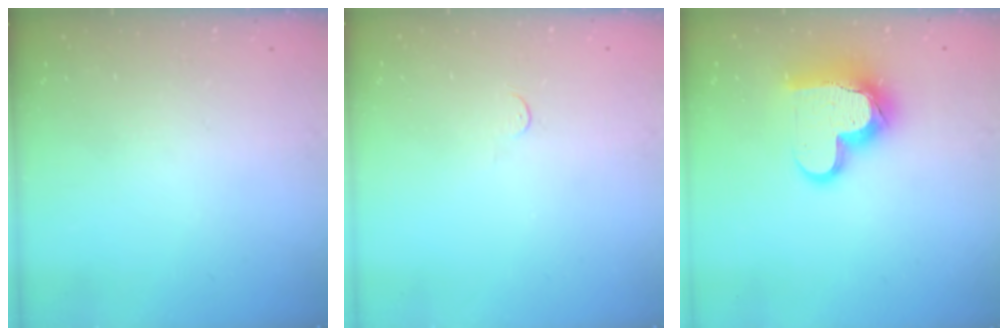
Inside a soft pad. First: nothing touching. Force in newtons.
{"total": 3.4, "press": 3.4, "slide": 0.4}
{"total": 15.5, "press": 15.4, "slide": 1.8}